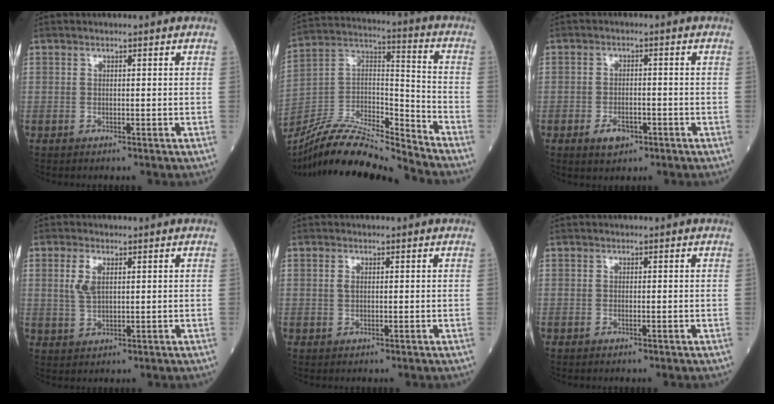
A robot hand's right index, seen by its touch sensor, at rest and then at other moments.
{"total": 18.3, "force": [-17.1, 0.8, 6.4], "torque": [-0.122, 0.026, -0.313]}
{"total": 3.6, "force": [-1.9, 1.9, 2.4], "torque": [-0.040, 0.002, -0.026]}
{"total": 3.6, "force": [1.2, 1.4, 3.0], "torque": [-0.070, 0.002, 0.029]}
{"total": 1.0, "force": [0.3, 0.5, 0.8], "torque": [-0.019, 0.001, 0.007]}
{"total": 0.0}